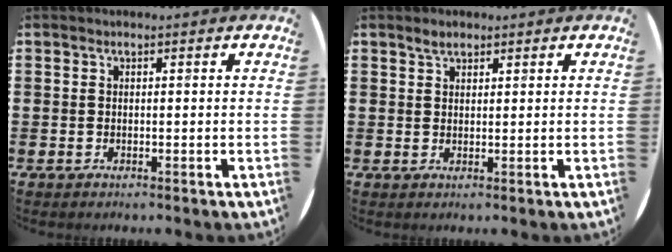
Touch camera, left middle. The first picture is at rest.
{"total": 1.7, "force": [1.4, 0.7, 0.6], "torque": [-0.006, 0.000, 0.024]}